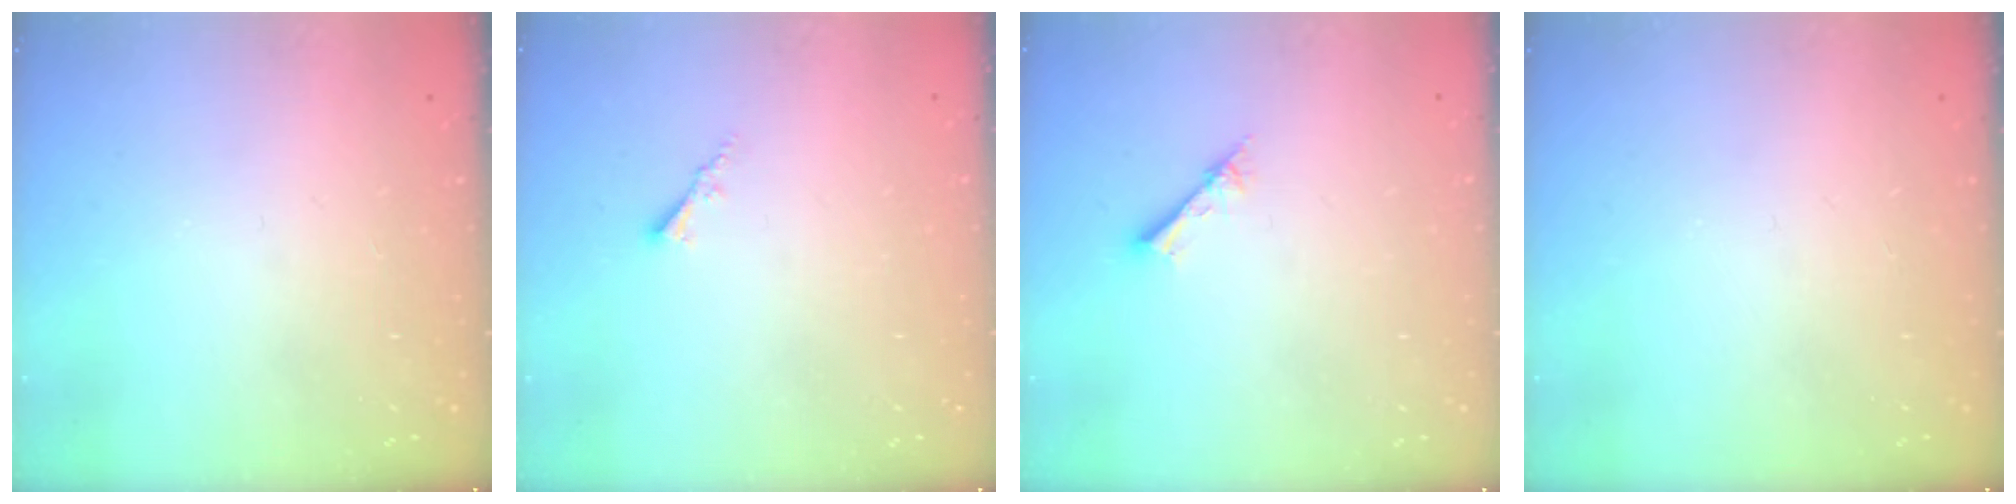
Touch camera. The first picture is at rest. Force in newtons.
{"total": 1.7, "press": 1.6, "slide": 0.5}
{"total": 2.1, "press": 2.1, "slide": 0.2}
{"total": 0.0}